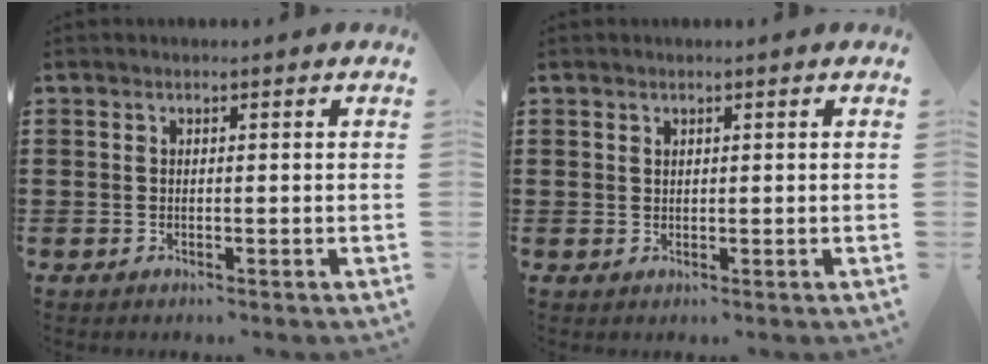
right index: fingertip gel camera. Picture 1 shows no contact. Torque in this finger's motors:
{"motor_torque": [-0.17, 0.24, -0.03, -0.01]}